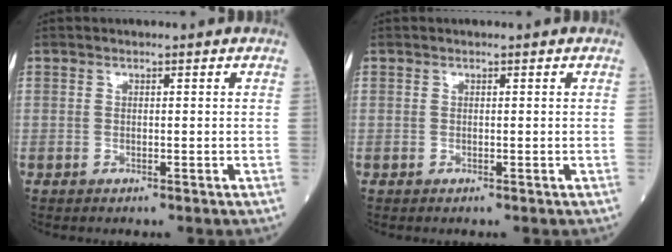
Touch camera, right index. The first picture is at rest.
{"total": 0.0}